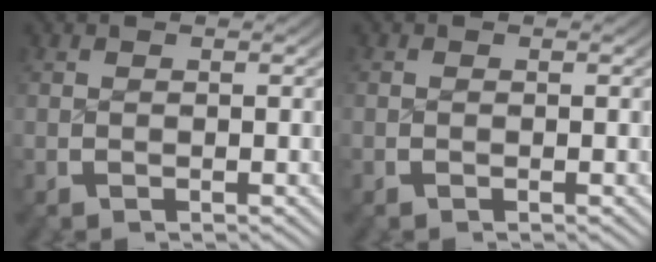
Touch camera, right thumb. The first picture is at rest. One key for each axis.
{"total": 0.0}